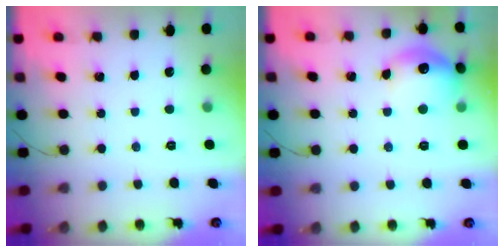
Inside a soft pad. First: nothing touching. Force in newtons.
{"total": 14.0, "press": 13.9, "slide": 0.9}